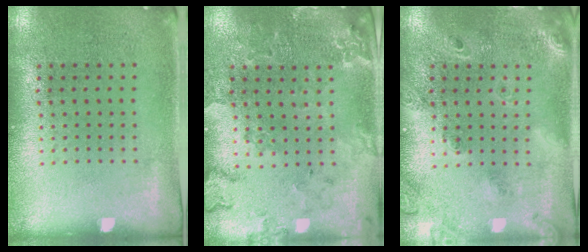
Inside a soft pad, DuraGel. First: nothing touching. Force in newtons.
{"total": 0.5, "press": 0.5, "slide": 0.2}
{"total": 1.9, "press": 1.7, "slide": 0.8}